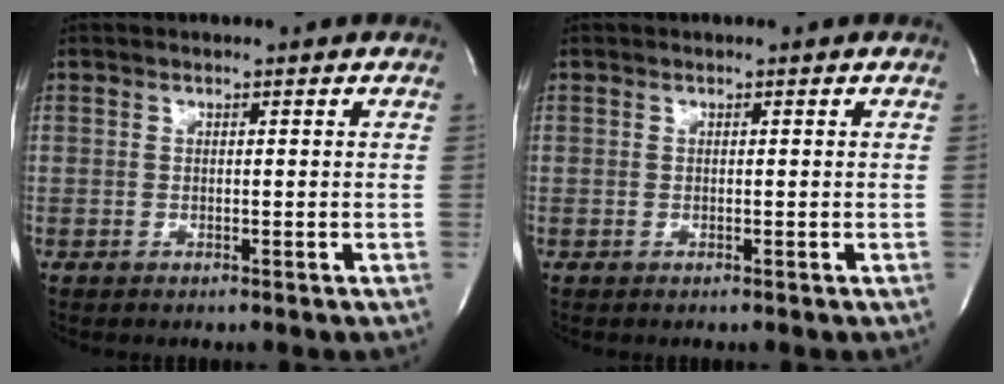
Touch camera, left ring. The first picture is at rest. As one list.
[{"total": 0.0}]